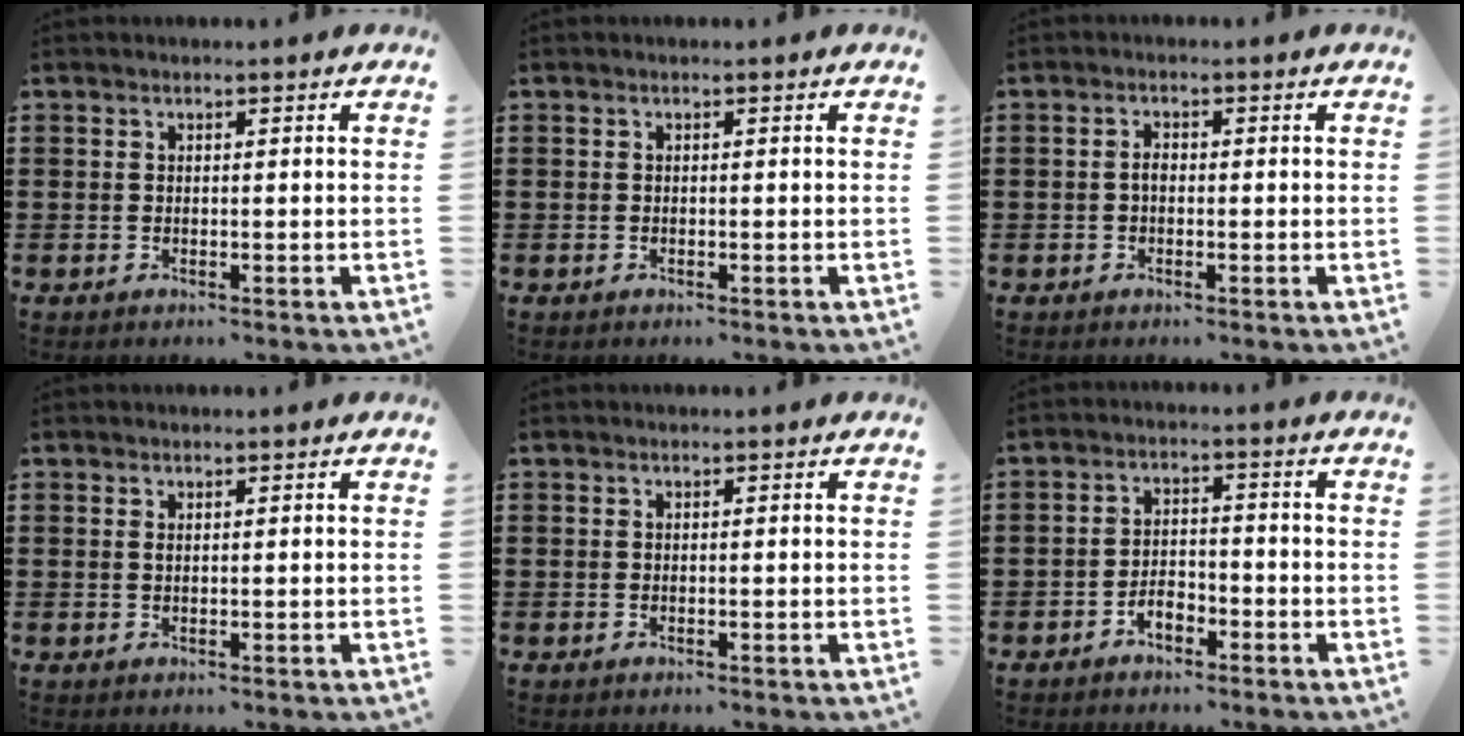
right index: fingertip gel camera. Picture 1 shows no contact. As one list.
[{"total": 0.0}, {"total": 1.5, "force": [-0.3, 0.8, 1.2], "torque": [-0.031, -0.002, -0.009]}, {"total": 0.5, "force": [0.3, 0.2, 0.4], "torque": [-0.009, 0.000, 0.006]}, {"total": 0.0}, {"total": 3.1, "force": [-2.3, 1.5, 1.5], "torque": [-0.032, 0.007, -0.046]}]